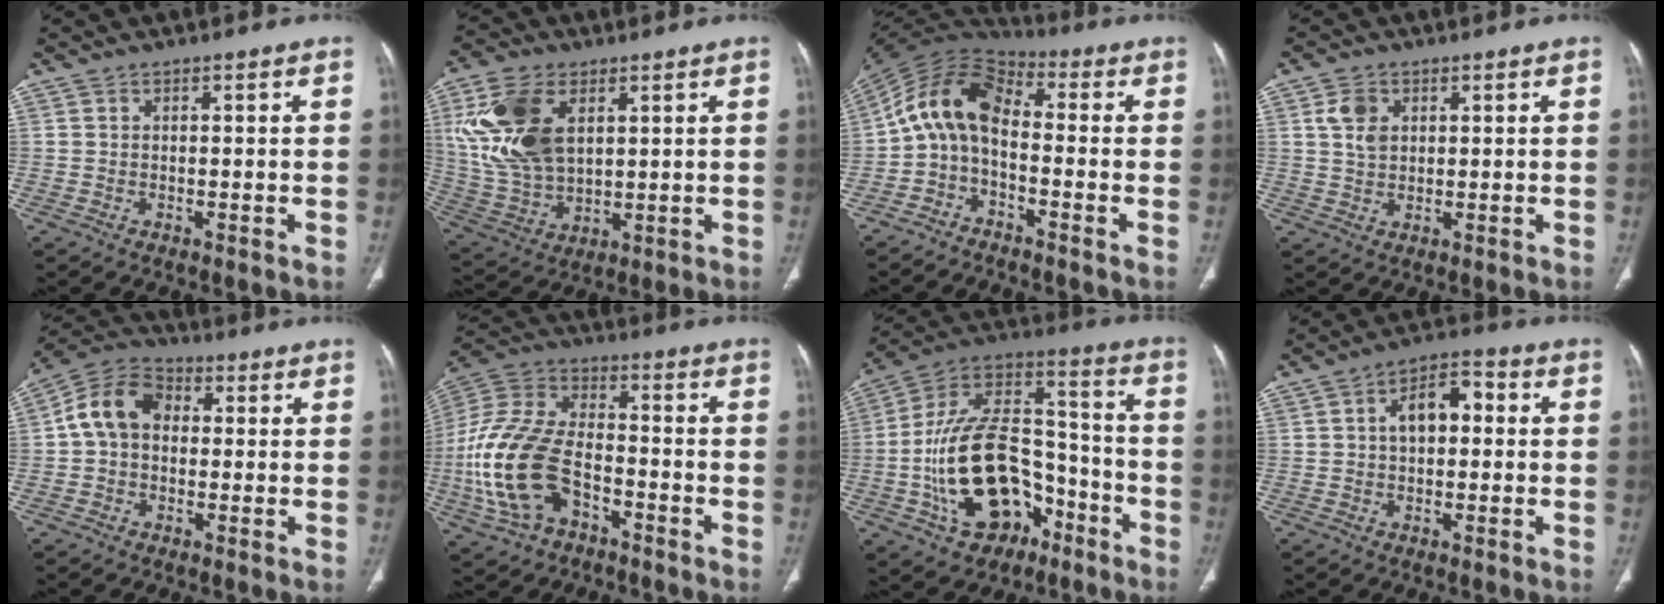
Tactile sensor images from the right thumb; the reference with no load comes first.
{"total": 16.9, "force": [4.9, 10.2, 12.6], "torque": [-0.250, -0.010, 0.106]}
{"total": 11.3, "force": [-2.0, 6.7, 8.8], "torque": [-0.153, 0.061, -0.054]}
{"total": 4.5, "force": [1.5, 3.3, 2.8], "torque": [-0.041, -0.004, 0.030]}
{"total": 10.0, "force": [0.8, 7.5, 6.5], "torque": [-0.108, 0.031, 0.000]}
{"total": 19.2, "force": [-6.2, 11.4, 14.1], "torque": [-0.299, 0.029, -0.118]}
{"total": 23.8, "force": [-8.2, 14.9, 16.6], "torque": [-0.269, 0.076, -0.125]}
{"total": 7.9, "force": [0.8, 4.7, 6.2], "torque": [-0.086, 0.029, 0.004]}